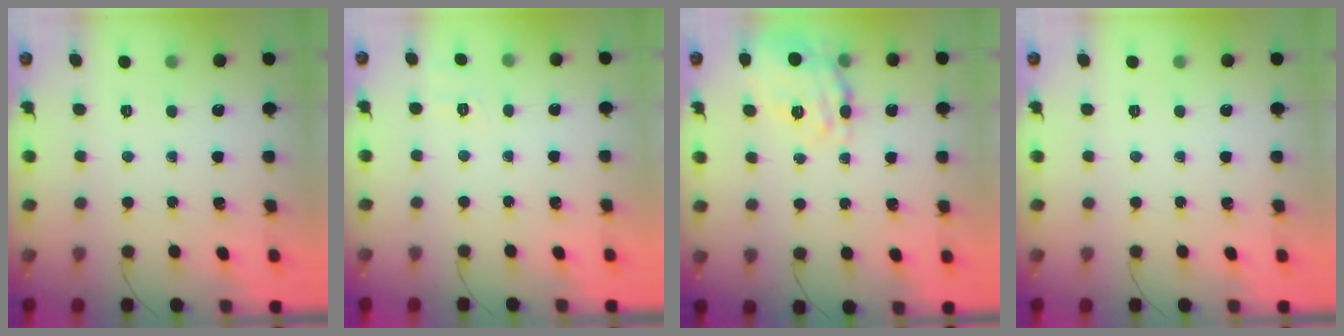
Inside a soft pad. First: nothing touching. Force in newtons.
{"total": 6.3, "press": 6.0, "slide": 1.8}
{"total": 12.4, "press": 12.0, "slide": 3.0}
{"total": 0.0}